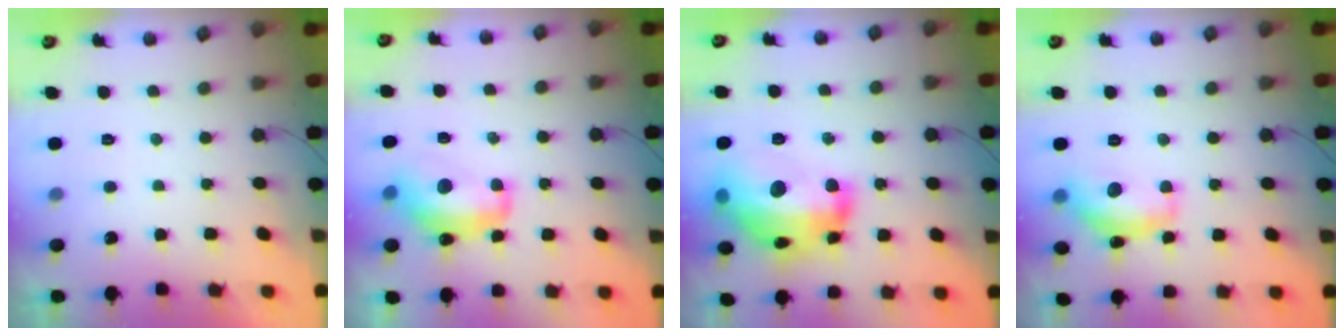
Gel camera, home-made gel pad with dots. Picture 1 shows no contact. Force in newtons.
{"total": 12.8, "press": 12.8, "slide": 0.9}
{"total": 23.9, "press": 23.8, "slide": 1.5}
{"total": 13.7, "press": 13.7, "slide": 0.8}